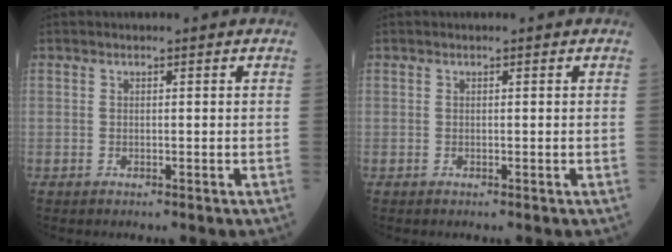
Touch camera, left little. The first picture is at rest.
{"total": 0.0}